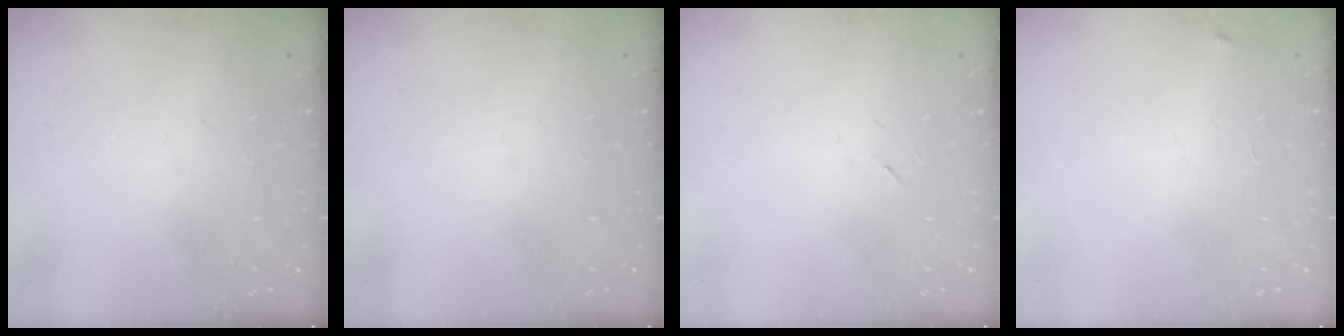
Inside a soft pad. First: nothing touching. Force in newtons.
{"total": 1.5, "press": 1.5, "slide": 0.1}
{"total": 2.2, "press": 1.9, "slide": 1.2}
{"total": 2.3, "press": 2.3, "slide": 0.3}